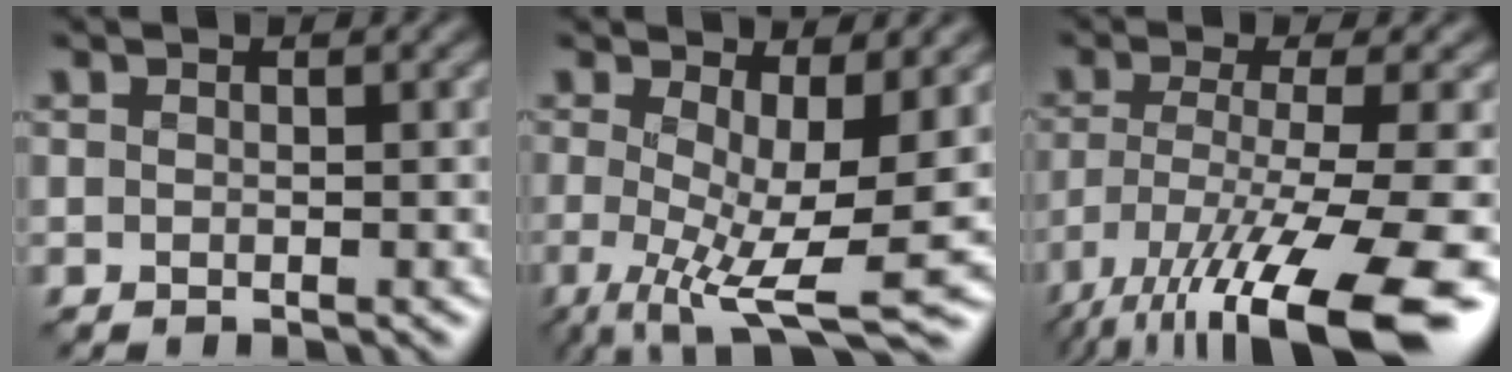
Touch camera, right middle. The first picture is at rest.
{"total": 8.7, "force": [-0.8, 2.7, 8.2], "torque": [-0.146, -0.016, -0.008]}
{"total": 14.3, "force": [-8.4, 3.1, 11.1], "torque": [-0.207, -0.022, -0.134]}